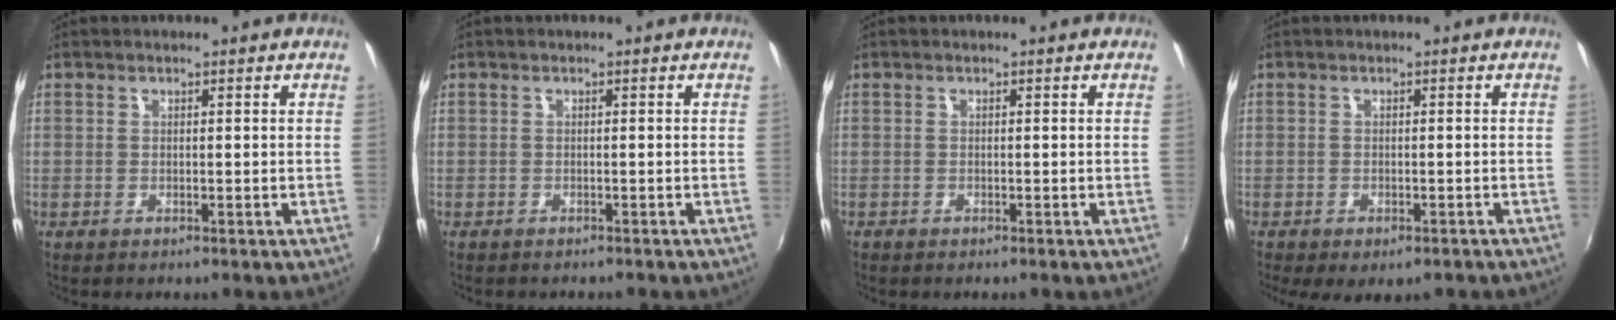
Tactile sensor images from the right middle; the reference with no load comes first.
{"total": 1.4, "force": [-1.3, 0.4, 0.3], "torque": [-0.010, -0.008, -0.018]}
{"total": 0.5, "force": [-0.4, 0.3, 0.0], "torque": [-0.002, -0.002, -0.010]}
{"total": 5.5, "force": [-3.8, 2.4, 3.3], "torque": [-0.070, -0.029, -0.052]}